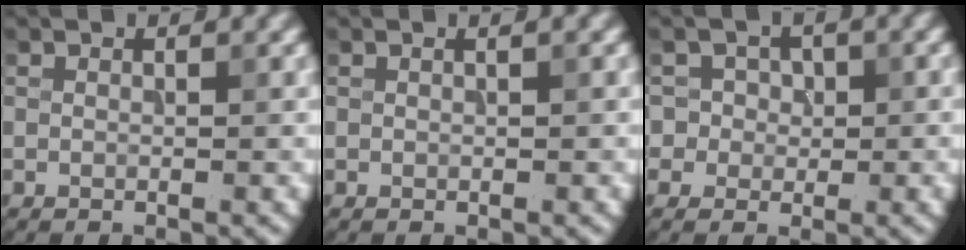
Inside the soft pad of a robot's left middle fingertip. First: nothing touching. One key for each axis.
{"total": 0.8, "fx": 0.2, "fy": 0.1, "fz": 0.7, "tx": -0.010, "ty": 0.005, "tz": 0.001}
{"total": 2.9, "fx": 0.1, "fy": 2.8, "fz": 0.8, "tx": 0.006, "ty": 0.013, "tz": -0.005}